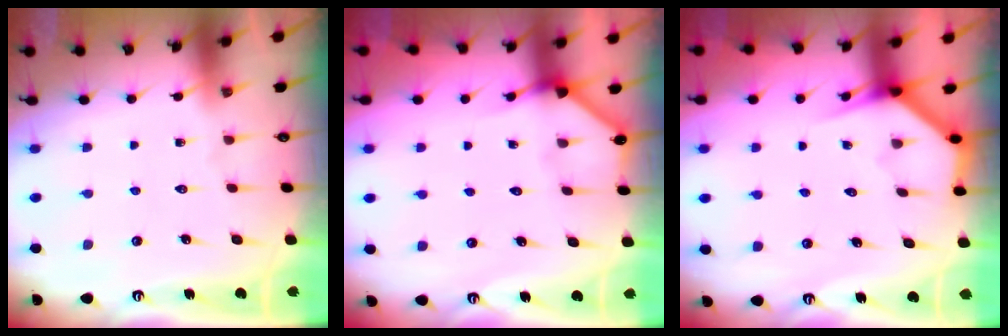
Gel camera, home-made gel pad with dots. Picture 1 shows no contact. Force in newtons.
{"total": 3.2, "press": 3.2, "slide": 0.3}
{"total": 3.9, "press": 3.9, "slide": 0.3}